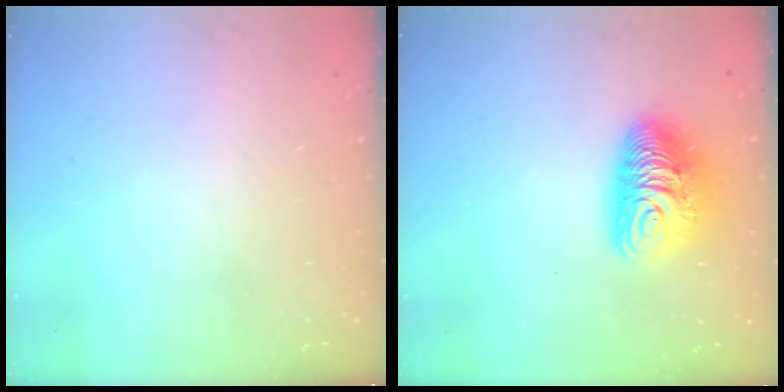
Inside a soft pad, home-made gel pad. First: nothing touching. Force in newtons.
{"total": 10.9, "press": 10.8, "slide": 1.2}